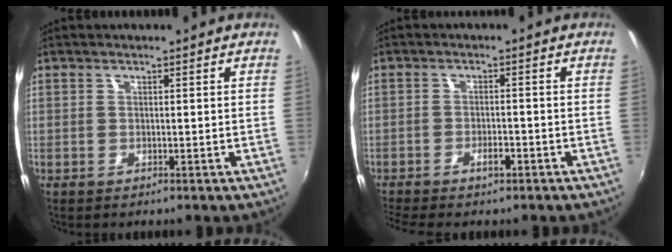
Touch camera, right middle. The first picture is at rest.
{"total": 4.2, "force": [-3.2, 1.2, 2.5], "torque": [-0.061, -0.005, -0.057]}